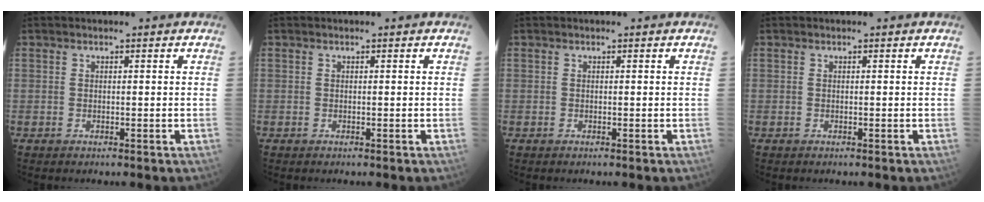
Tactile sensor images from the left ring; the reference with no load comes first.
{"total": 0.0}
{"total": 0.0}
{"total": 0.0}